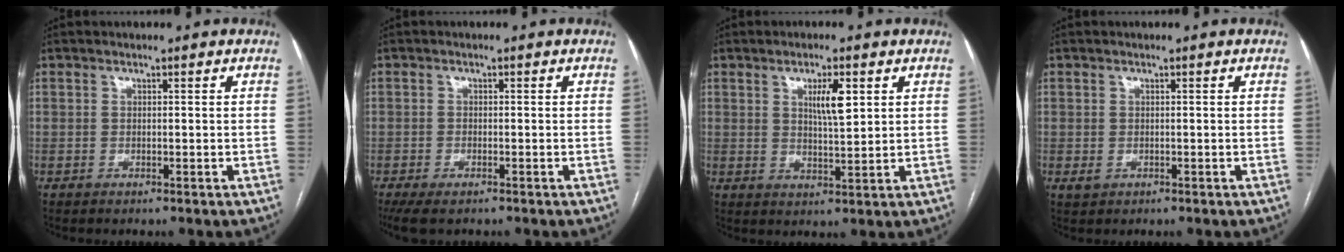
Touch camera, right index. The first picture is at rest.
{"total": 4.6, "force": [-3.3, 1.7, 2.8], "torque": [-0.053, -0.011, -0.052]}
{"total": 5.0, "force": [1.9, 0.9, 4.6], "torque": [-0.081, -0.002, 0.036]}
{"total": 1.2, "force": [-0.3, 1.0, 0.6], "torque": [-0.013, 0.000, 0.001]}